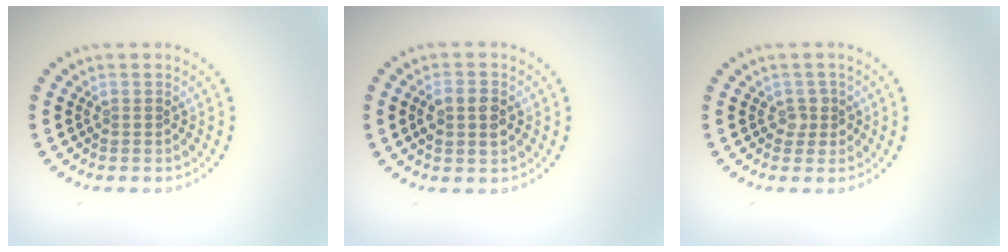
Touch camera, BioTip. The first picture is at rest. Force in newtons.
{"total": 2.6, "press": 2.6, "slide": 0.2}
{"total": 1.4, "press": 1.1, "slide": 0.8}